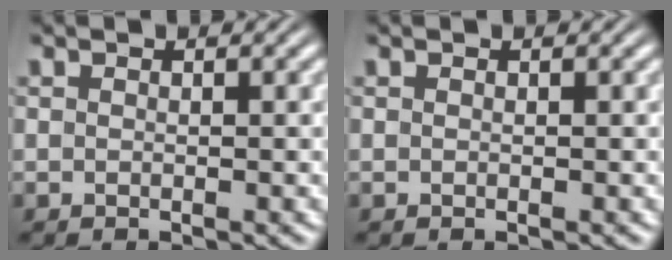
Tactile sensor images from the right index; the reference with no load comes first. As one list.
[{"total": 0.0}]